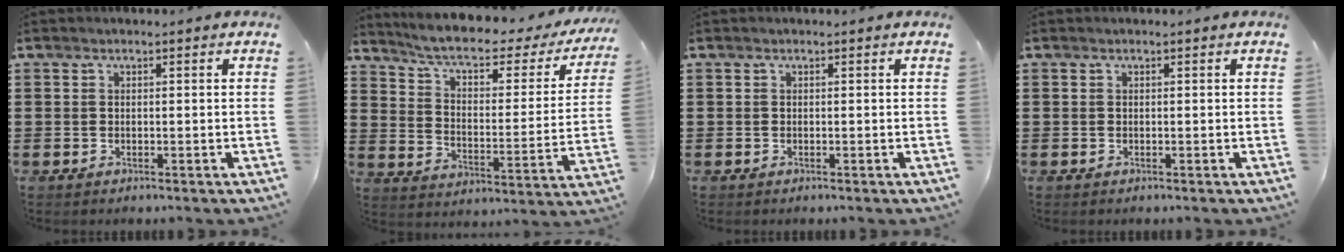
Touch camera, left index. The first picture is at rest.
{"total": 5.8, "force": [4.3, 1.3, 3.7], "torque": [-0.091, -0.027, 0.068]}
{"total": 0.0}
{"total": 0.0}